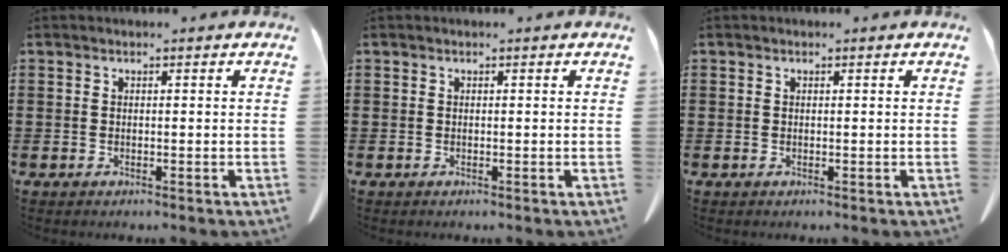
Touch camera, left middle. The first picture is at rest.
{"total": 0.0}
{"total": 0.0}